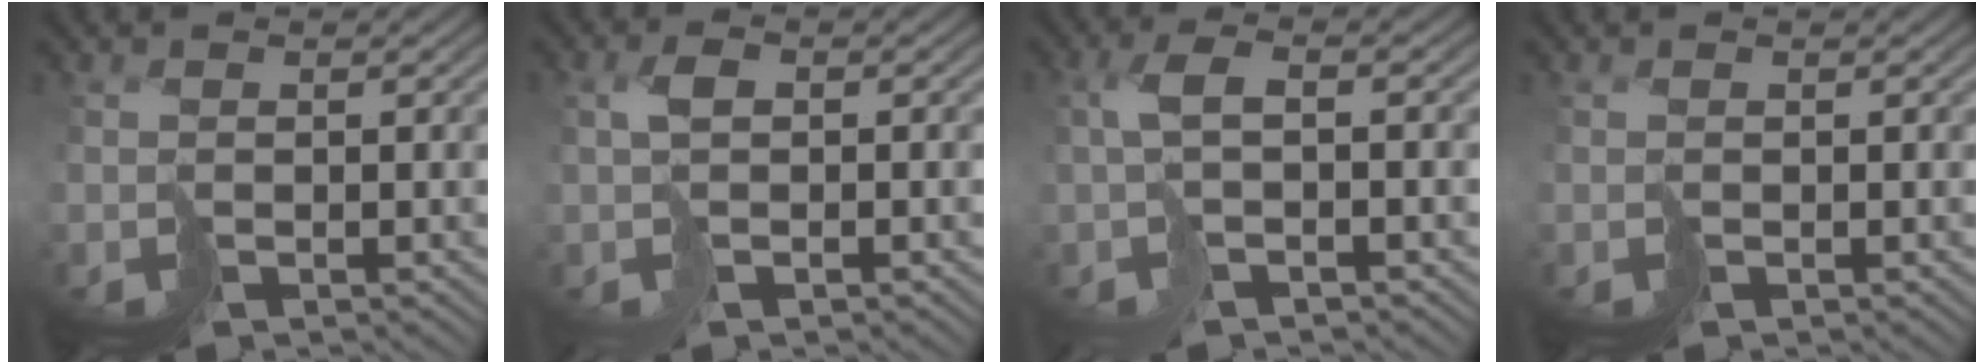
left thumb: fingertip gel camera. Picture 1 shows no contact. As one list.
[{"total": 2.3, "force": [0.0, 1.1, 2.0], "torque": [-0.036, 0.005, -0.003]}, {"total": 3.4, "force": [-0.4, 0.9, 3.2], "torque": [-0.070, 0.010, -0.015]}, {"total": 0.0}]